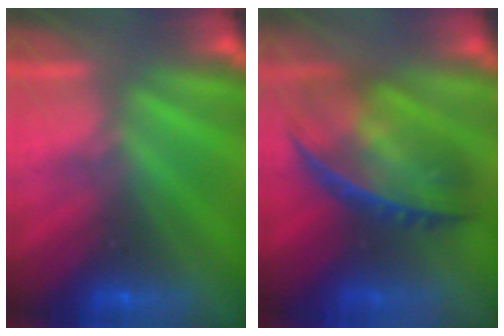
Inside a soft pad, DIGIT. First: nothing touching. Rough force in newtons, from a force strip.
{"total": 9.1}